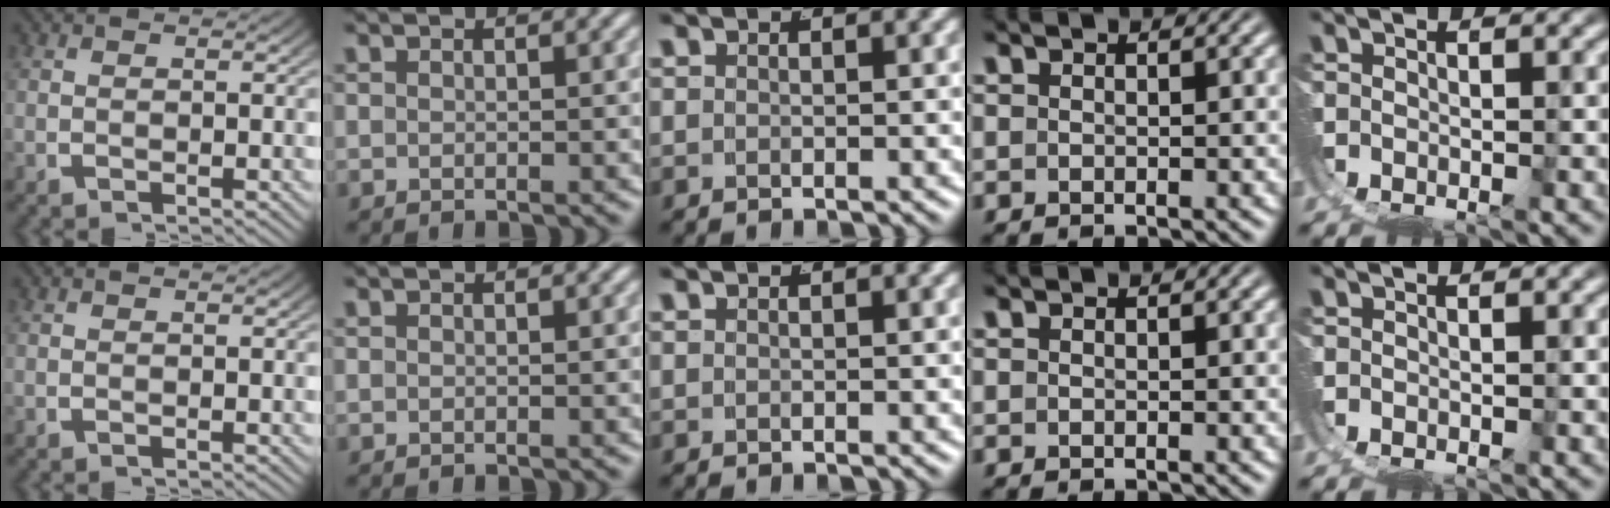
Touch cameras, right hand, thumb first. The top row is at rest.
{}